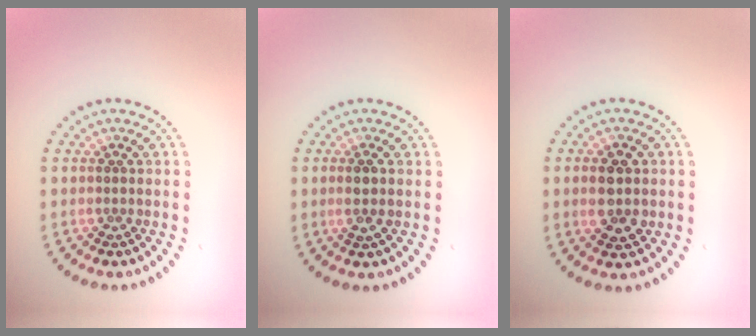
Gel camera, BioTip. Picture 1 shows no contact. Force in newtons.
{"total": 1.2, "press": 0.9, "slide": 0.7}
{"total": 3.7, "press": 3.7, "slide": 0.2}